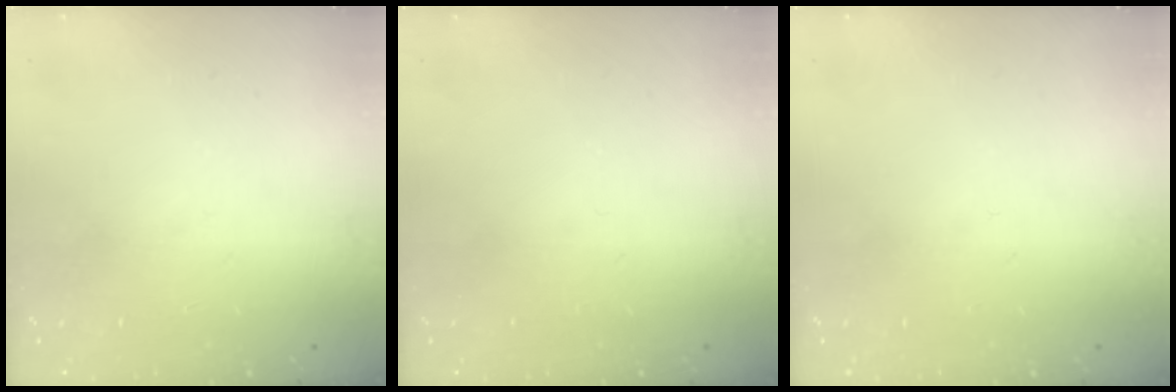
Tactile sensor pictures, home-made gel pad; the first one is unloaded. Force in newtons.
{"total": 0.0}
{"total": 0.0}